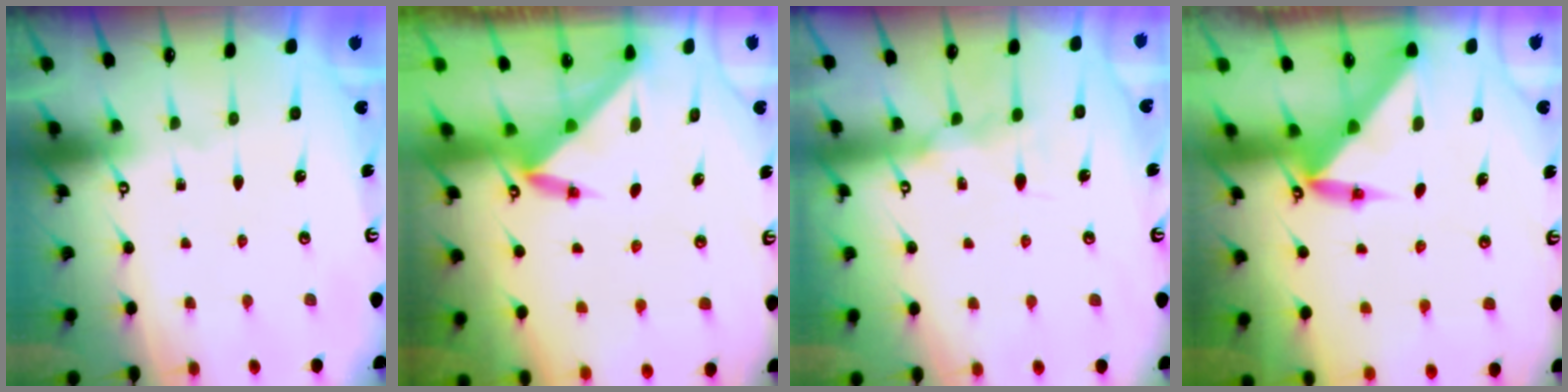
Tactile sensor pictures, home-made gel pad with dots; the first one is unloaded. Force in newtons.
{"total": 3.6, "press": 3.6, "slide": 0.3}
{"total": 9.4, "press": 9.3, "slide": 0.8}
{"total": 3.8, "press": 3.8, "slide": 0.4}